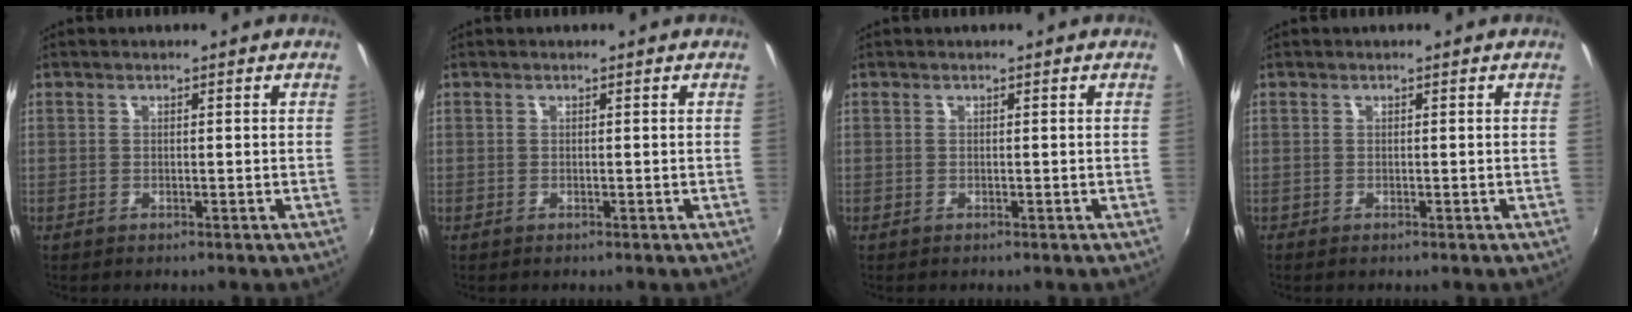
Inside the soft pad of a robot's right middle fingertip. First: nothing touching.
{"total": 0.0}
{"total": 0.0}
{"total": 0.0}